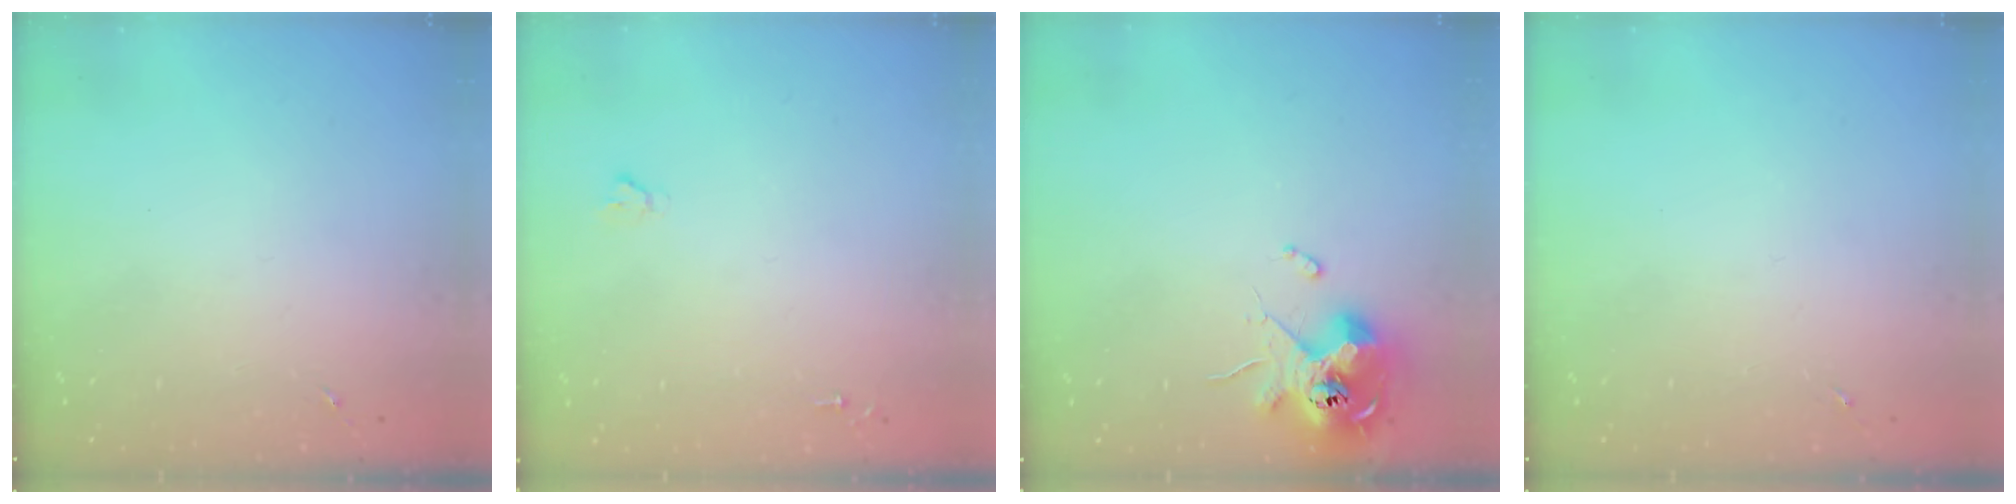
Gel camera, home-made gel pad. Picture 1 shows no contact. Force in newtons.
{"total": 1.6, "press": 1.6, "slide": 0.2}
{"total": 11.4, "press": 11.2, "slide": 1.6}
{"total": 0.0}